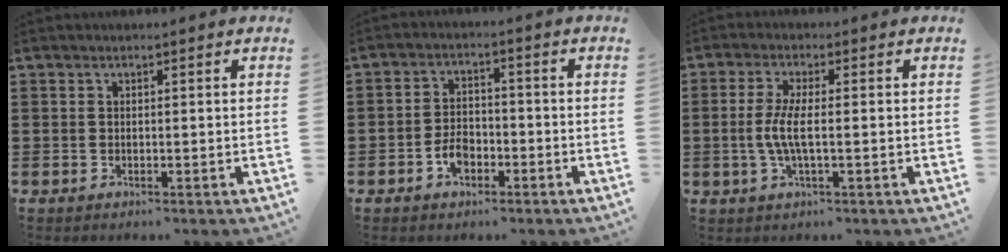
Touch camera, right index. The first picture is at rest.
{"total": 3.9, "force": [-1.9, 2.4, 2.3], "torque": [-0.051, 0.002, -0.037]}
{"total": 5.1, "force": [-0.7, 1.2, 4.9], "torque": [-0.115, -0.007, -0.023]}